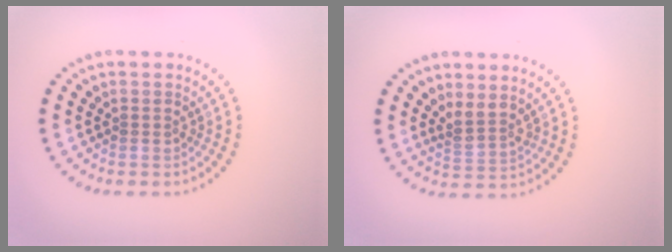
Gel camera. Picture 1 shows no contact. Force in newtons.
{"total": 2.0, "press": 1.4, "slide": 1.4}